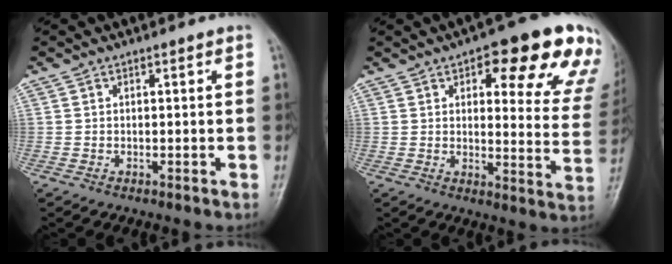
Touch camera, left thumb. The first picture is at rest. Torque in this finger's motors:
{"motor_torque": [0.71, 0.71, 1.48, -1.29, 0.06]}